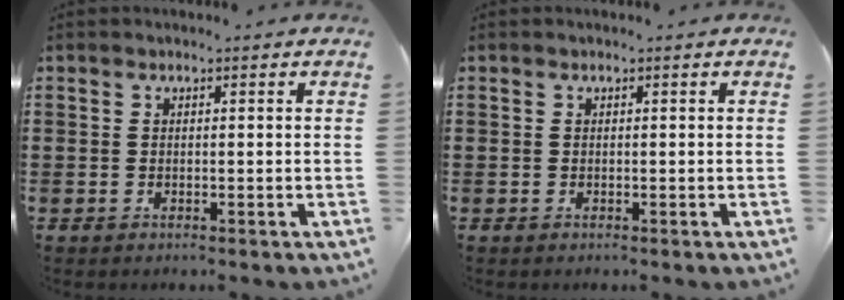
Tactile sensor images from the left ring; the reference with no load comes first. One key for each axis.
{"total": 0.0}